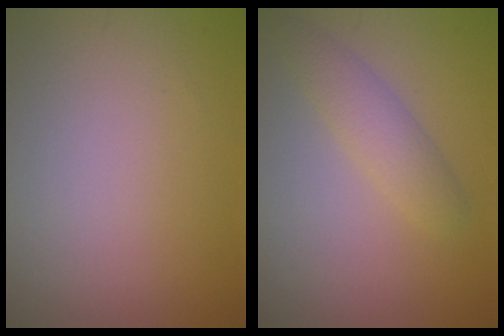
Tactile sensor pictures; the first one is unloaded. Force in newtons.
{"total": 2.5, "press": 2.5, "slide": 0.1}